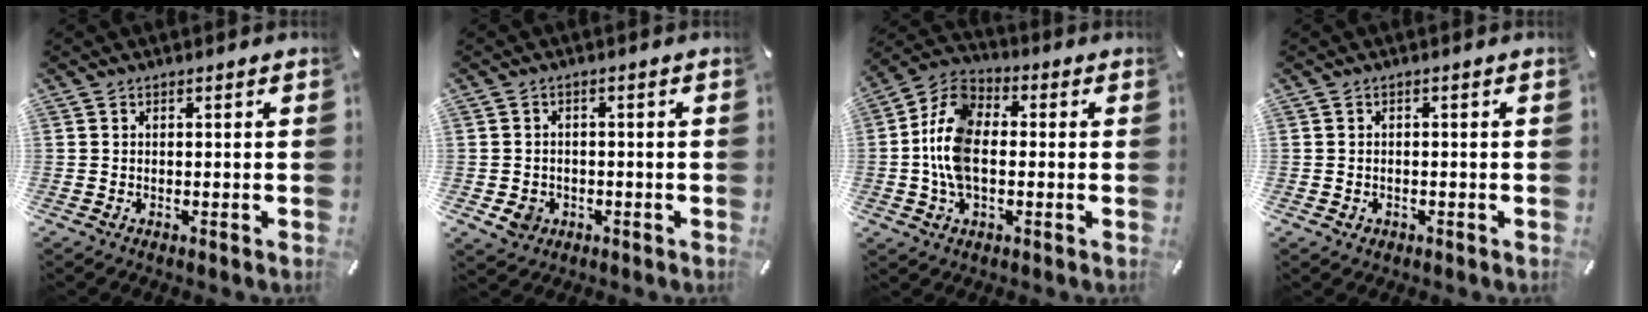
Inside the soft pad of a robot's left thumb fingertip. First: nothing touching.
{"total": 4.5, "force": [-1.6, 3.9, 1.6], "torque": [-0.030, 0.002, -0.031]}
{"total": 12.1, "force": [-1.4, 7.7, 9.2], "torque": [-0.214, 0.008, -0.026]}
{"total": 1.2, "force": [-0.3, 1.1, 0.3], "torque": [-0.007, 0.005, -0.009]}